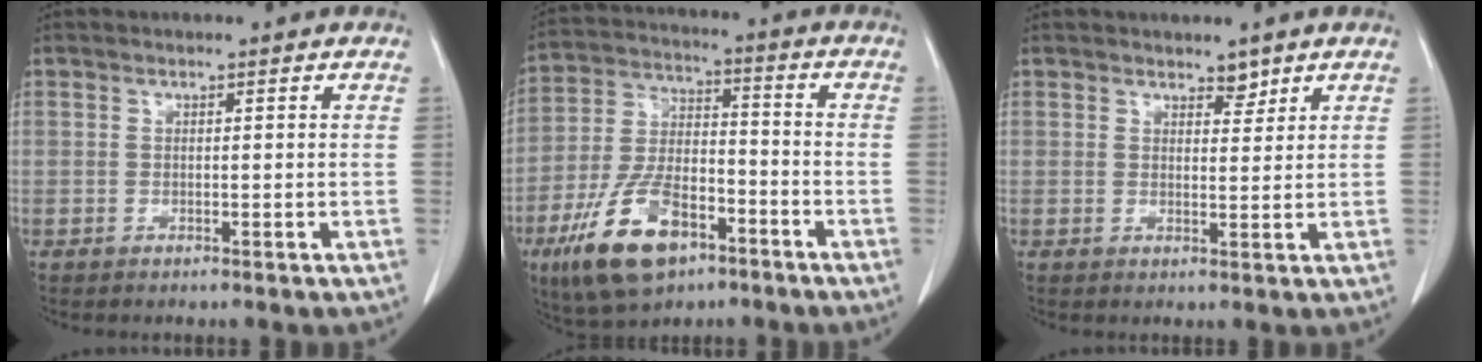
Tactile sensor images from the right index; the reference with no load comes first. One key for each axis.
{"total": 14.6, "fx": -8.0, "fy": 6.8, "fz": 10.1, "tx": -0.208, "ty": 0.003, "tz": -0.141}
{"total": 2.1, "fx": 1.7, "fy": 0.9, "fz": 0.7, "tx": -0.006, "ty": -0.005, "tz": 0.024}